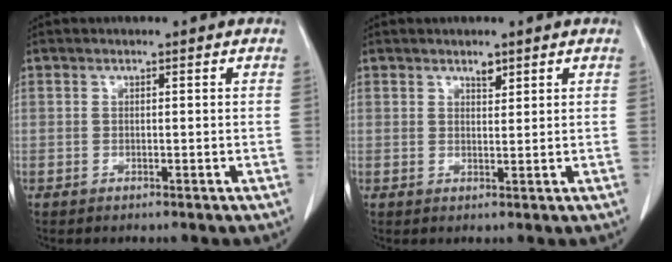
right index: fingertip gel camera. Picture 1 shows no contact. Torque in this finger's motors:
{"motor_torque": [0.02, 0.01, 0.00, 0.00]}